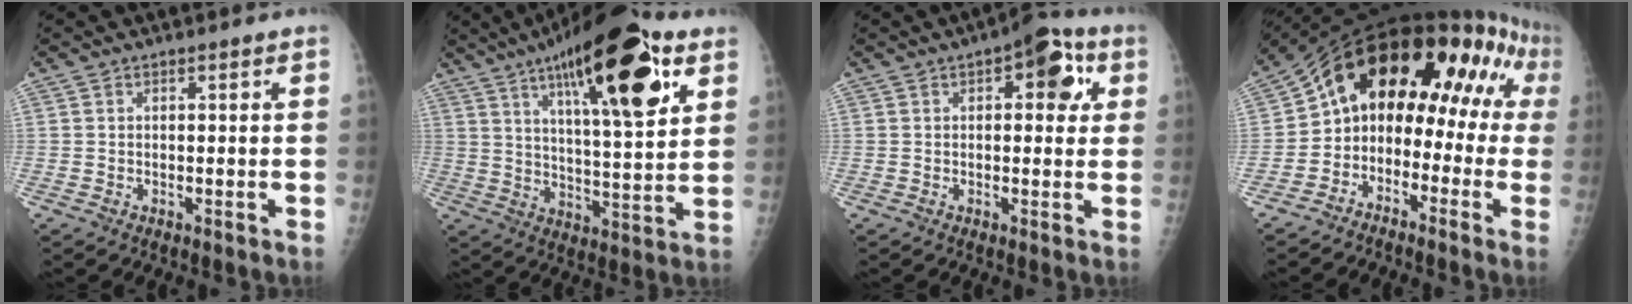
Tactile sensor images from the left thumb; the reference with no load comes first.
{"total": 23.3, "force": [11.3, 6.8, 19.2], "torque": [-0.275, -0.030, 0.174]}
{"total": 9.2, "force": [3.0, 4.6, 7.4], "torque": [-0.051, 0.007, 0.026]}
{"total": 17.7, "force": [-0.6, 12.1, 12.9], "torque": [-0.147, 0.107, -0.020]}